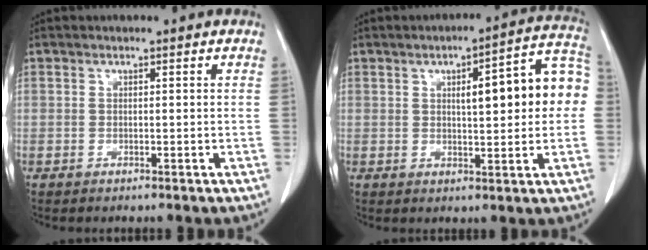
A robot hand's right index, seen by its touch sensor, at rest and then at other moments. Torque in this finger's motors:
{"motor_torque": [0.49, 0.13, 0.44, 0.05]}